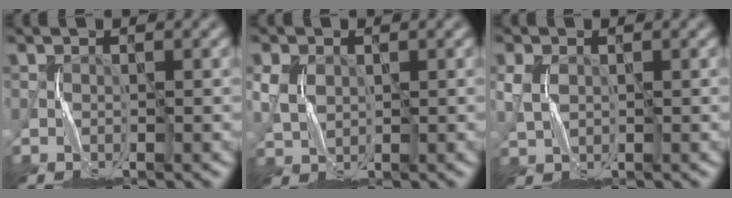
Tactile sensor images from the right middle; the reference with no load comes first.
{"total": 2.7, "force": [0.7, 2.1, 1.6], "torque": [-0.052, -0.002, 0.016]}
{"total": 1.9, "force": [0.3, 1.4, 1.4], "torque": [-0.046, -0.001, 0.009]}